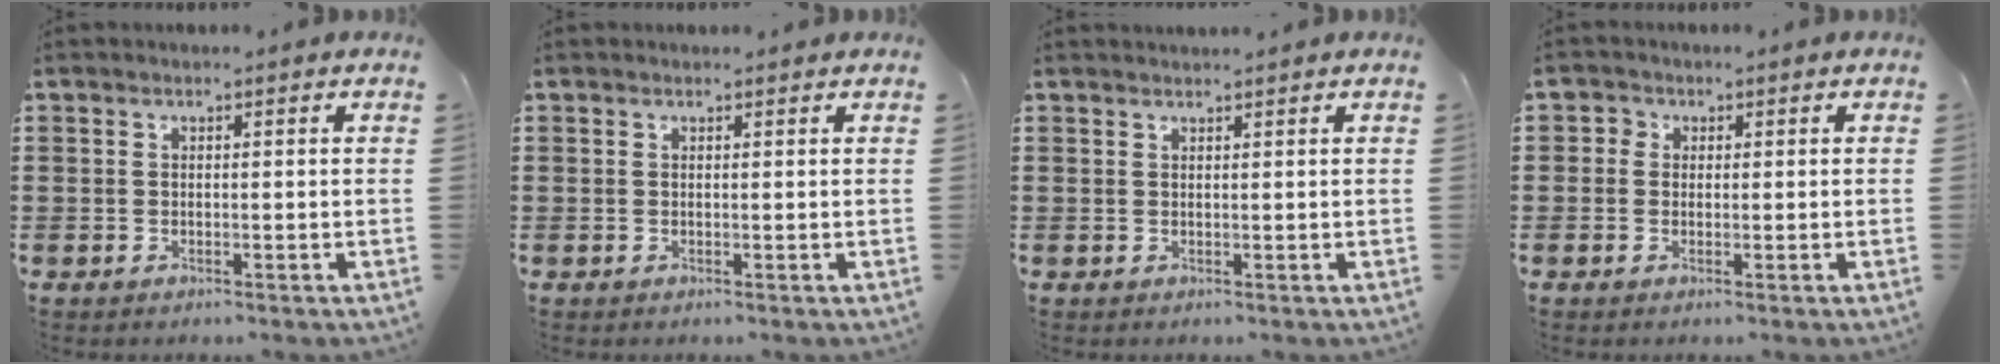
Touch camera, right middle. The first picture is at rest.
{"total": 0.0}
{"total": 0.9, "force": [0.9, -0.2, 0.1], "torque": [-0.002, 0.000, 0.017]}
{"total": 1.2, "force": [0.1, 1.2, -0.1], "torque": [-0.005, 0.007, -0.001]}